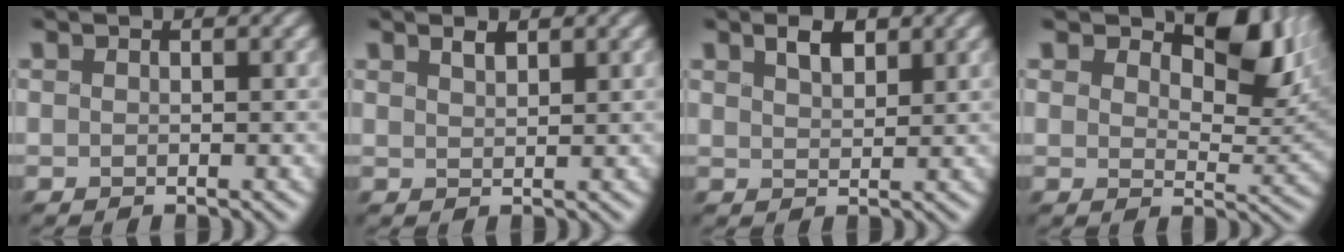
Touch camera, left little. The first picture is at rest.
{"total": 1.0, "force": [0.7, 0.2, 0.7], "torque": [-0.013, -0.006, 0.011]}
{"total": 2.1, "force": [1.1, 1.0, 1.5], "torque": [-0.031, -0.002, 0.015]}
{"total": 7.7, "force": [4.2, 4.0, 5.0], "torque": [-0.073, -0.010, 0.065]}